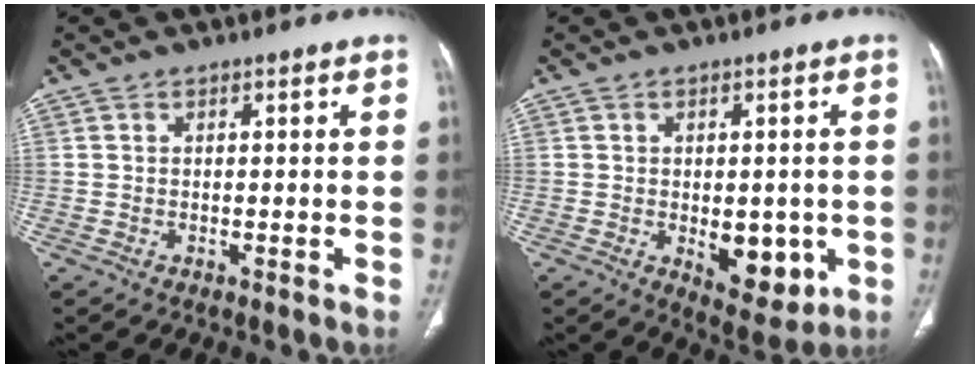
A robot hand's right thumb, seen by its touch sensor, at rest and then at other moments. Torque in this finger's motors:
{"motor_torque": [1.13, 1.24, -0.09, 0.06, 0.23]}